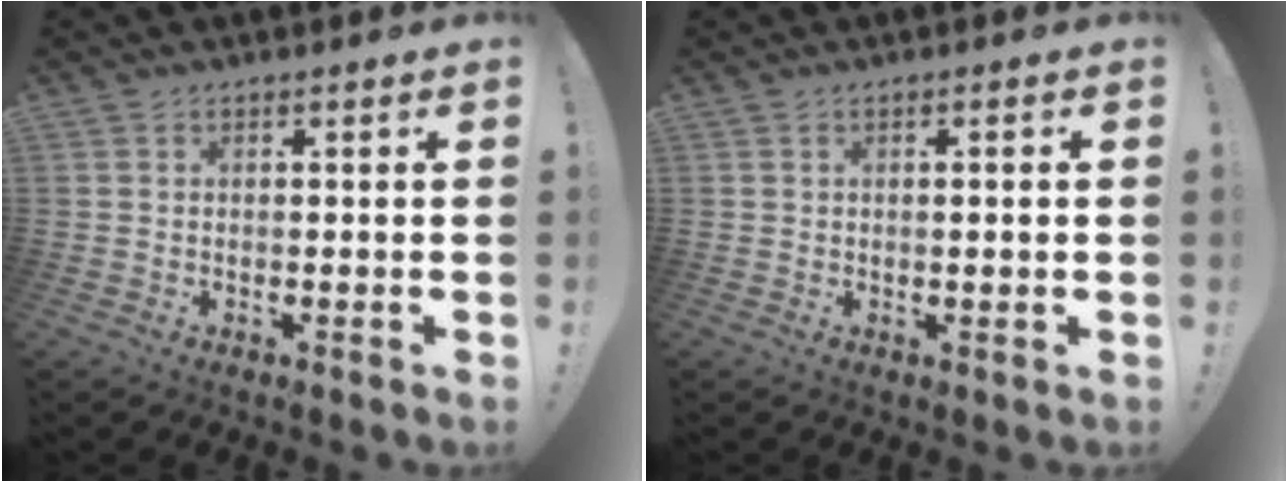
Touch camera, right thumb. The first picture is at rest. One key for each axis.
{"total": 1.5, "fx": 0.2, "fy": -0.1, "fz": 1.5, "tx": -0.025, "ty": 0.000, "tz": 0.001}